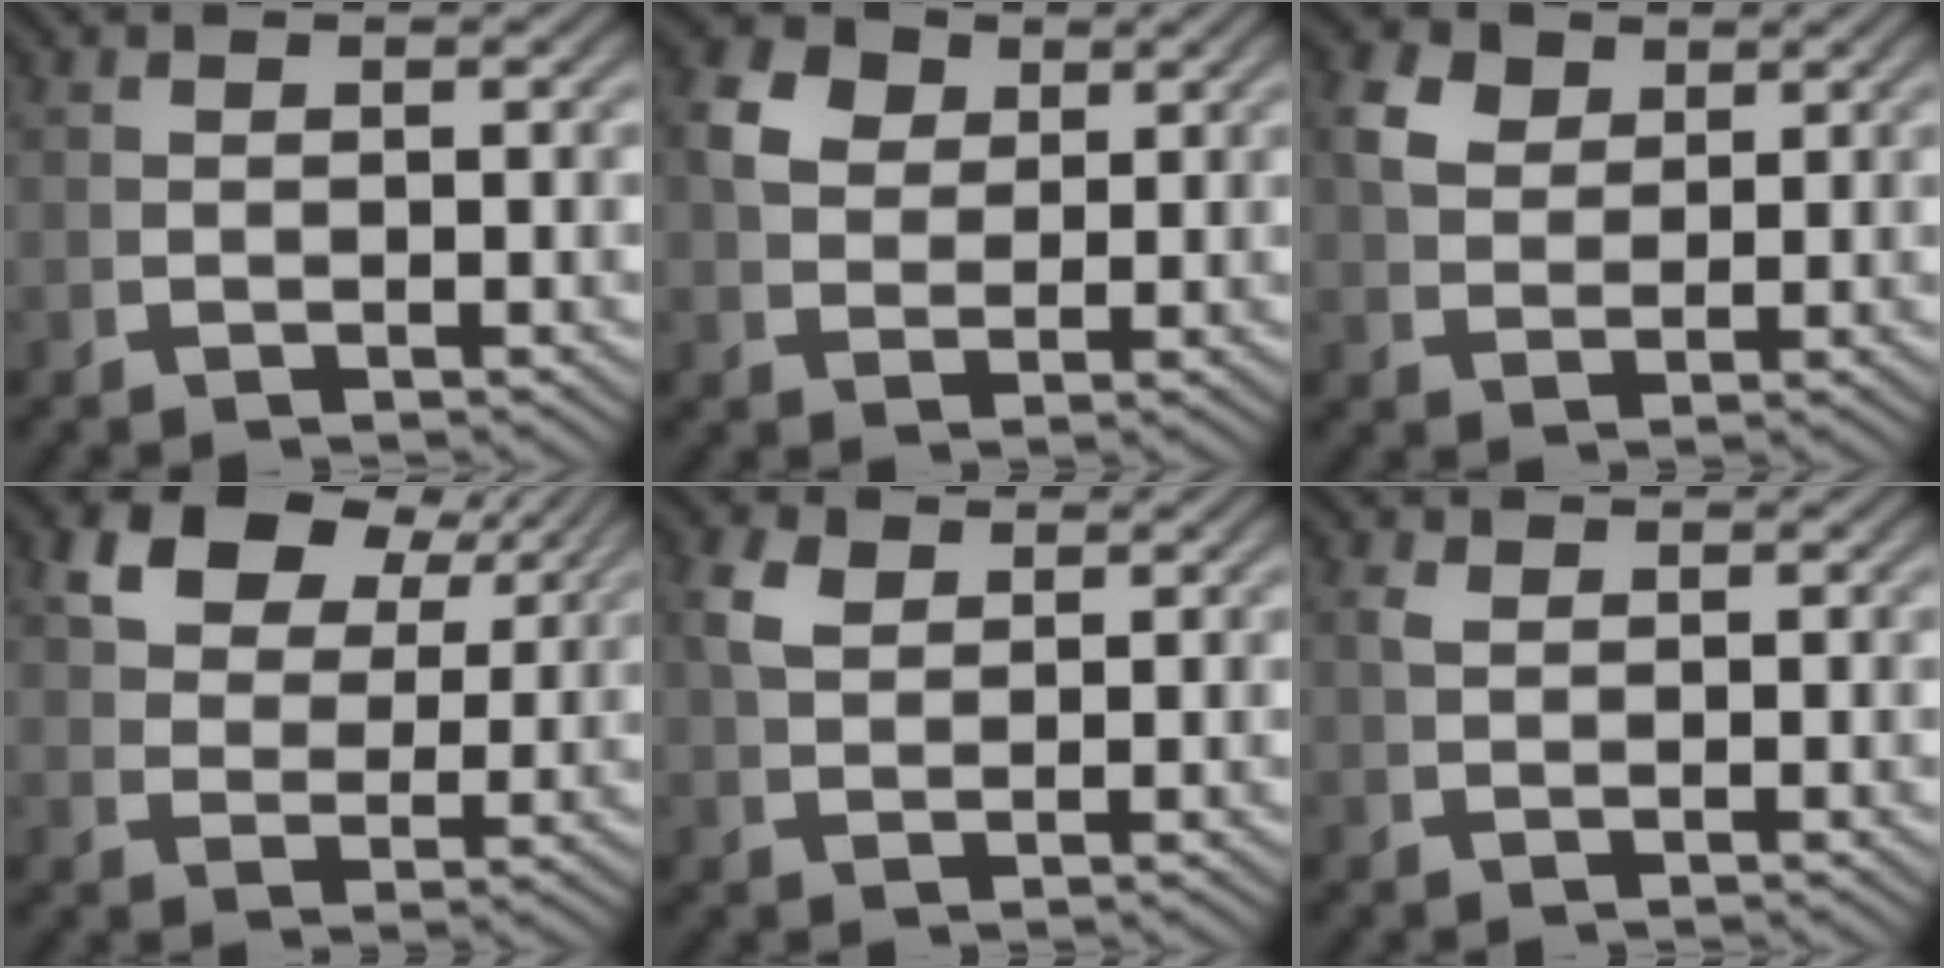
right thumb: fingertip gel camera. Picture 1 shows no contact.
{"total": 5.6, "force": [2.6, 4.1, 2.8], "torque": [-0.061, -0.004, 0.050]}
{"total": 4.5, "force": [2.8, 2.8, 2.2], "torque": [-0.039, 0.000, 0.054]}
{"total": 7.0, "force": [4.4, 3.6, 4.1], "torque": [-0.079, 0.006, 0.080]}
{"total": 2.8, "force": [2.1, 1.2, 1.5], "torque": [-0.023, 0.004, 0.045]}
{"total": 0.9, "force": [0.8, 0.0, 0.3], "torque": [-0.003, 0.002, 0.020]}